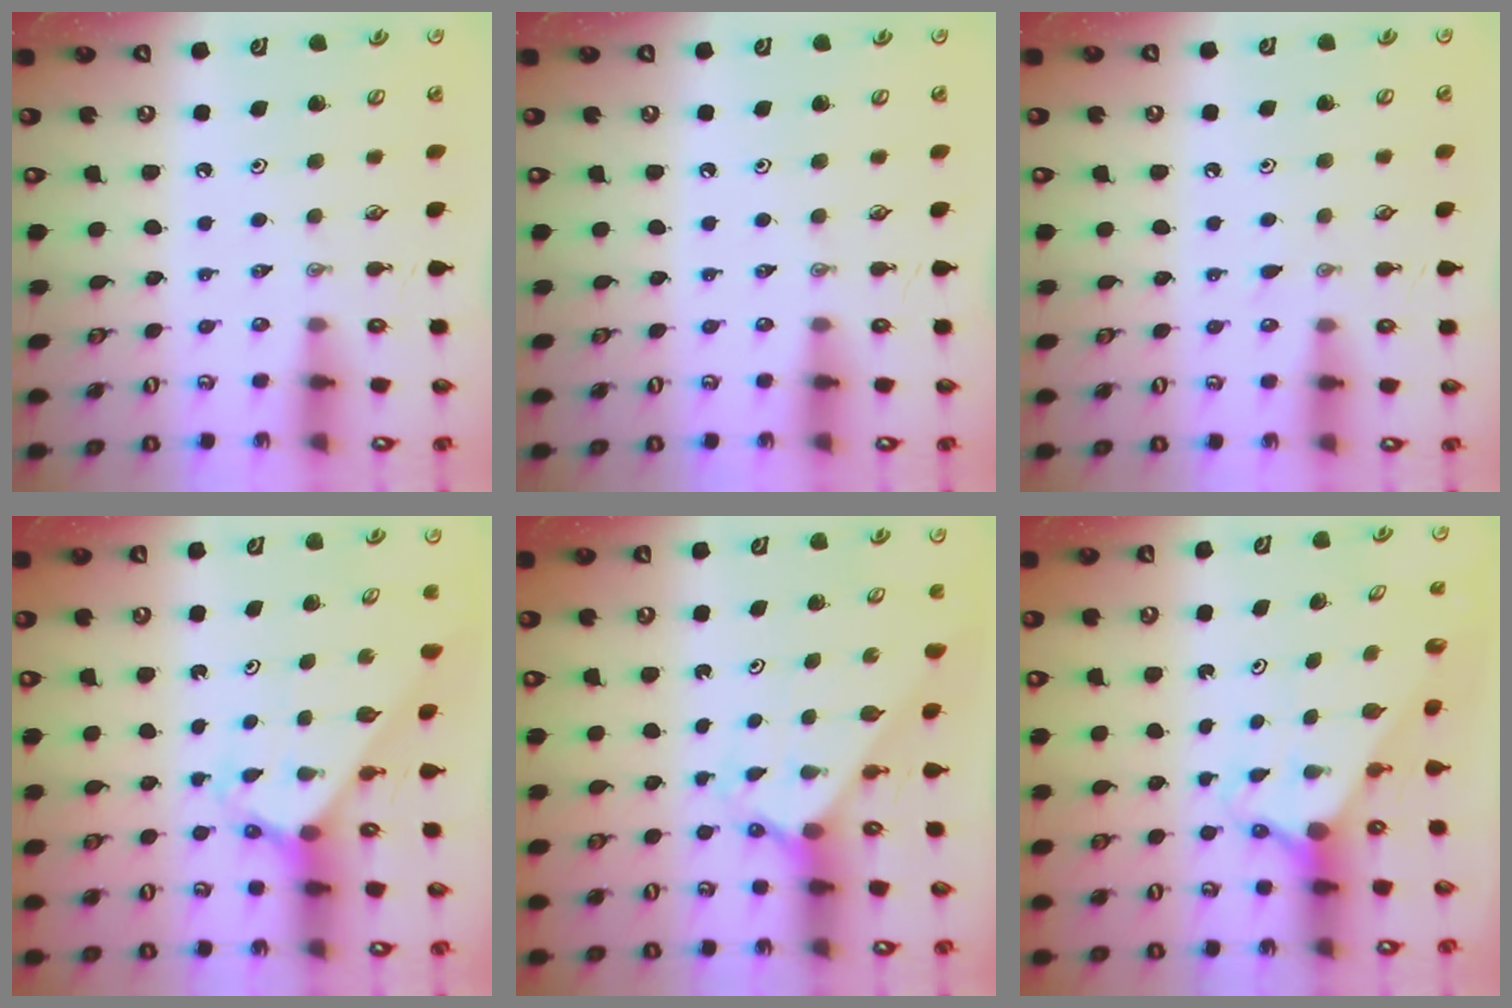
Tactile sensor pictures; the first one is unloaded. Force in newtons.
{"total": 0.0}
{"total": 4.4, "press": 4.4, "slide": 0.6}
{"total": 2.7, "press": 2.7, "slide": 0.2}
{"total": 2.1, "press": 2.1, "slide": 0.2}
{"total": 2.2, "press": 2.2, "slide": 0.2}